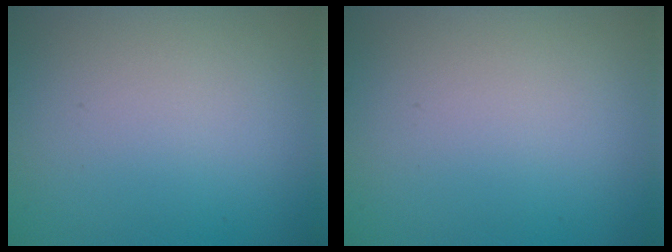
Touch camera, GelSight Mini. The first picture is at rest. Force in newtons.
{"total": 0.0}